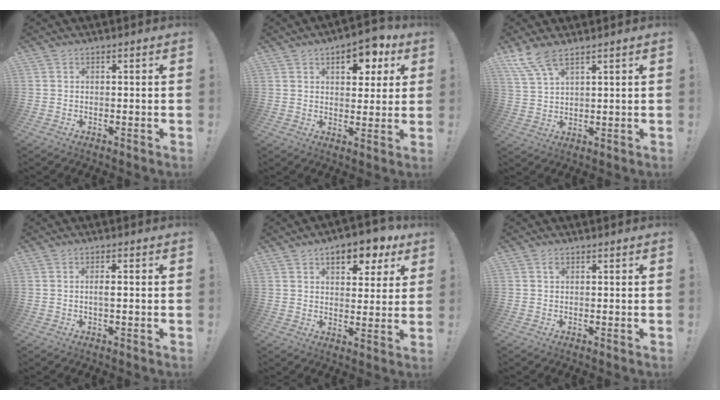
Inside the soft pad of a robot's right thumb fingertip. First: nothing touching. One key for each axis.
{"total": 9.6, "fx": 4.5, "fy": 5.6, "fz": 6.3, "tx": -0.069, "ty": -0.016, "tz": 0.075}
{"total": 7.5, "fx": 5.6, "fy": 2.2, "fz": 4.5, "tx": -0.105, "ty": -0.019, "tz": 0.110}
{"total": 2.2, "fx": -0.5, "fy": 0.3, "fz": 2.1, "tx": -0.037, "ty": 0.002, "tz": -0.011}
{"total": 9.9, "fx": 5.5, "fy": 5.3, "fz": 6.4, "tx": -0.084, "ty": -0.027, "tz": 0.095}
{"total": 0.6, "fx": 0.3, "fy": 0.4, "fz": 0.3, "tx": -0.007, "ty": 0.001, "tz": 0.005}